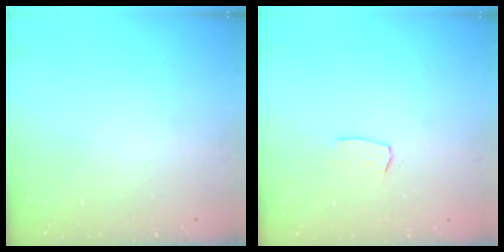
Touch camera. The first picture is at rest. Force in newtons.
{"total": 3.6, "press": 3.6, "slide": 0.3}